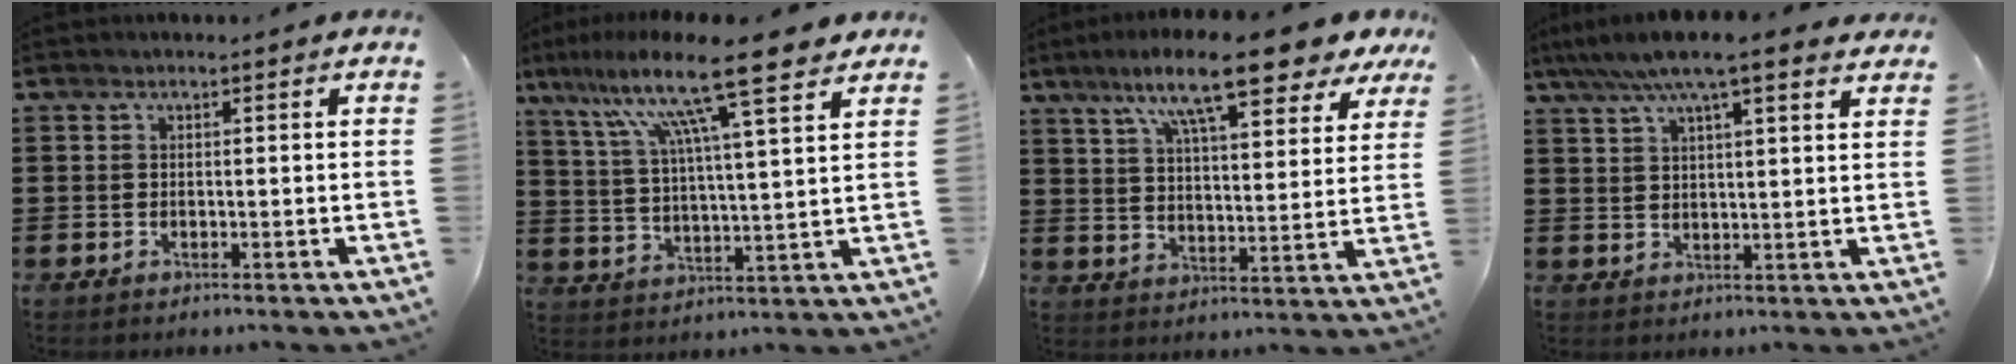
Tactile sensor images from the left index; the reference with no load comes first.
{"total": 13.7, "force": [10.2, 0.5, 9.1], "torque": [-0.190, -0.042, 0.165]}
{"total": 13.0, "force": [9.6, 1.6, 8.7], "torque": [-0.168, -0.033, 0.158]}
{"total": 6.7, "force": [5.3, 0.8, 3.9], "torque": [-0.089, -0.009, 0.094]}